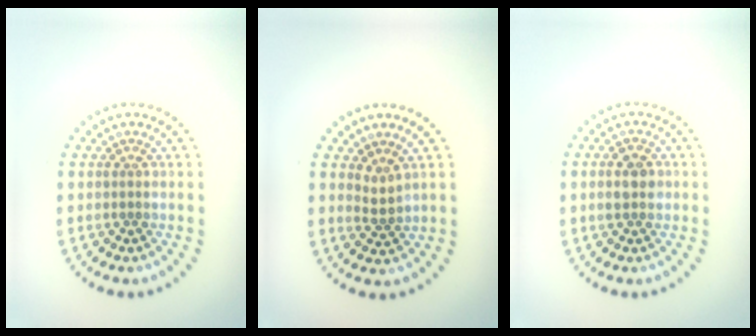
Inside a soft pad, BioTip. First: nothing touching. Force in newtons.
{"total": 1.6, "press": 1.1, "slide": 1.1}
{"total": 2.2, "press": 2.2, "slide": 0.1}